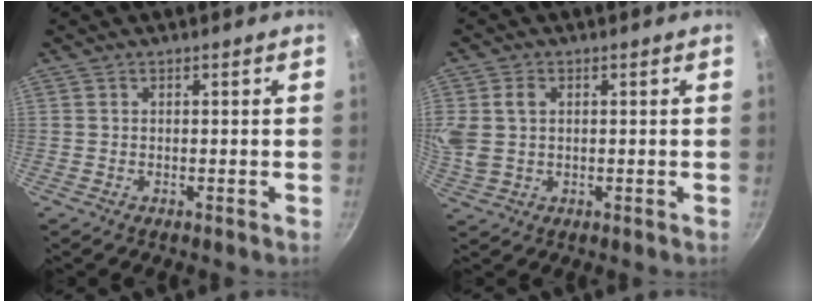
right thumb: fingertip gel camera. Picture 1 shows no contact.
{"total": 7.6, "force": [1.6, 5.6, 4.9], "torque": [-0.102, 0.003, 0.034]}